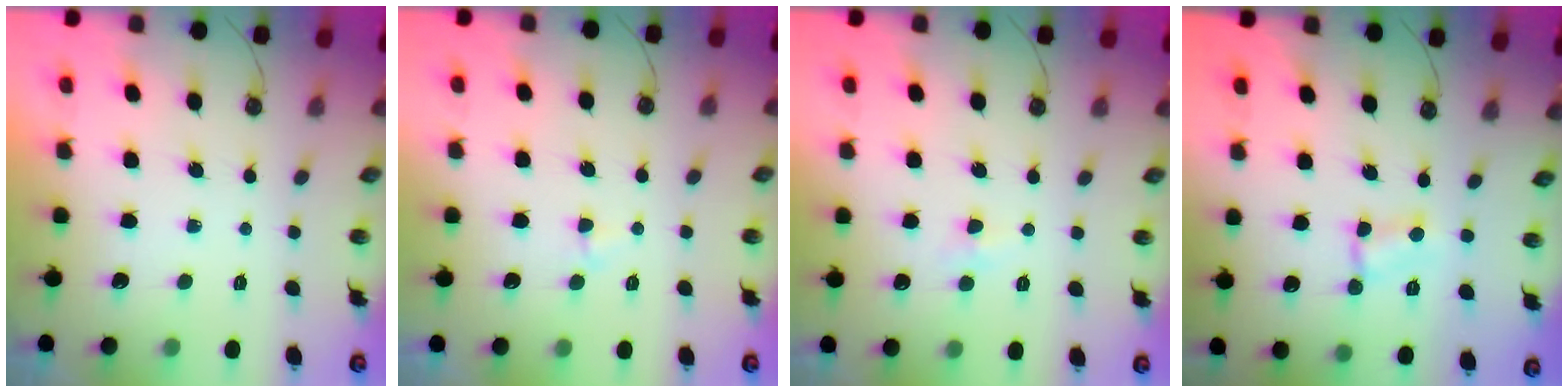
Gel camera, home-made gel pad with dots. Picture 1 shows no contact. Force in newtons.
{"total": 2.4, "press": 2.4, "slide": 0.4}
{"total": 3.6, "press": 3.5, "slide": 0.9}
{"total": 1.1, "press": 1.0, "slide": 0.2}